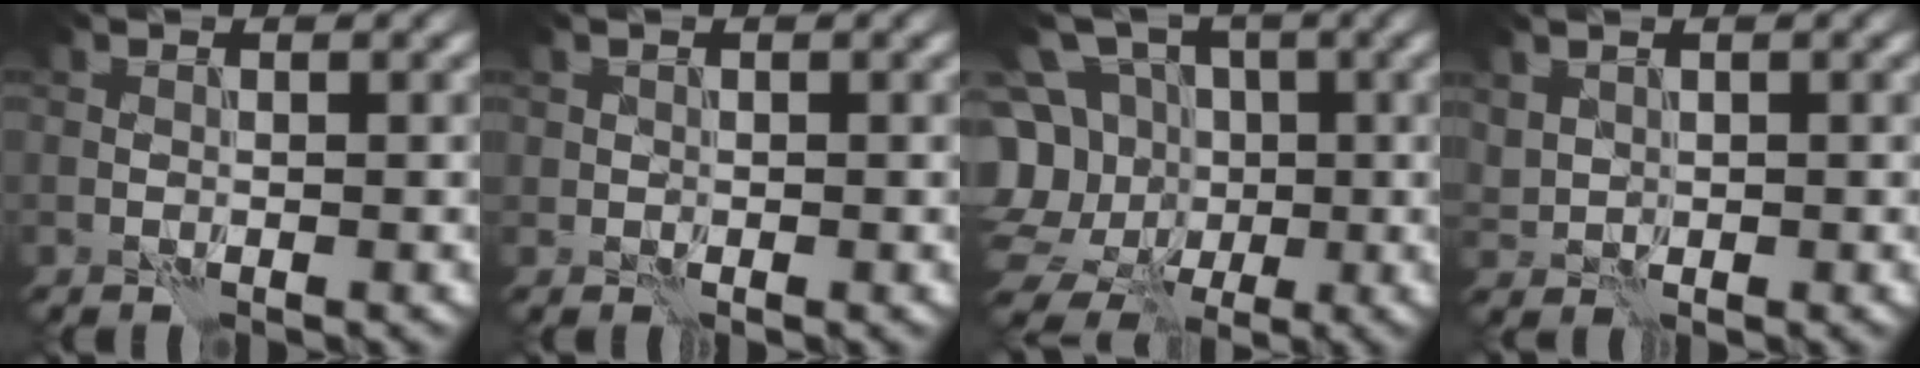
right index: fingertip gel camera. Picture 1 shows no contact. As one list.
[{"total": 0.7, "force": [0.2, 0.6, 0.3], "torque": [-0.002, 0.001, 0.003]}, {"total": 13.1, "force": [0.0, 11.9, 5.6], "torque": [-0.159, 0.025, -0.015]}, {"total": 1.4, "force": [0.8, 1.0, 0.5], "torque": [-0.015, 0.000, 0.023]}]